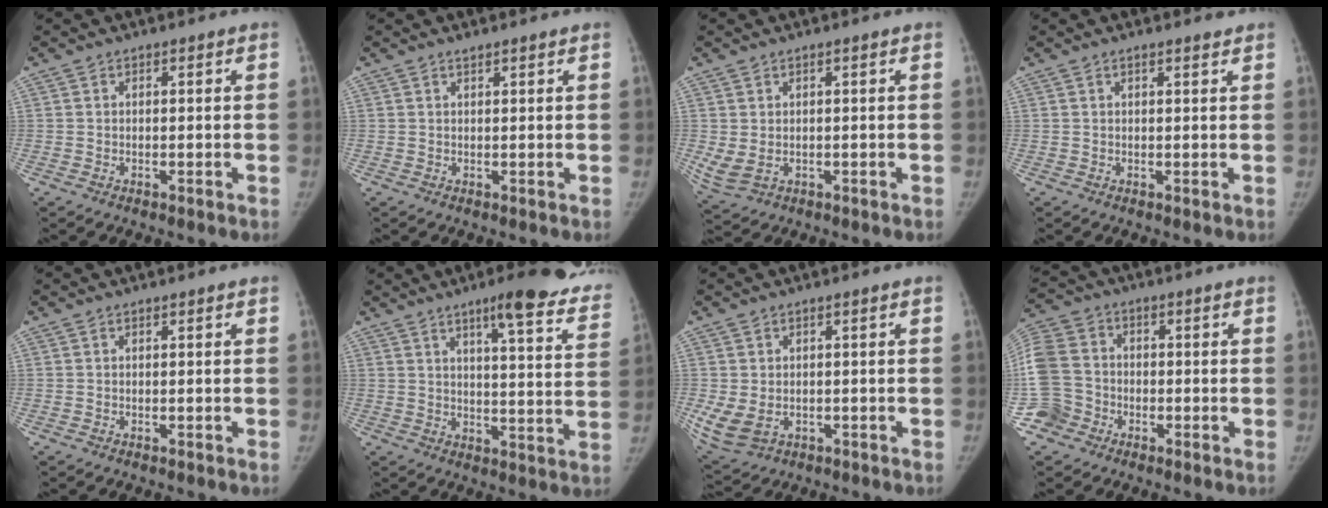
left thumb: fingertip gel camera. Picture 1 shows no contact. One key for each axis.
{"total": 1.0, "fx": 0.8, "fy": 0.2, "fz": 0.5, "tx": -0.007, "ty": -0.003, "tz": 0.015}
{"total": 4.7, "fx": 0.0, "fy": 2.8, "fz": 3.8, "tx": -0.088, "ty": -0.003, "tz": 0.013}
{"total": 1.4, "fx": 1.1, "fy": 0.2, "fz": 0.7, "tx": -0.009, "ty": -0.003, "tz": 0.017}
{"total": 0.0}
{"total": 19.6, "fx": 14.6, "fy": 3.4, "fz": 12.6, "tx": -0.128, "ty": -0.067, "tz": 0.172}
{"total": 7.3, "fx": -1.1, "fy": 5.2, "fz": 5.0, "tx": -0.111, "ty": -0.007, "tz": -0.003}
{"total": 15.0, "fx": -3.0, "fy": 13.4, "fz": 6.1, "tx": -0.162, "ty": 0.037, "tz": -0.056}